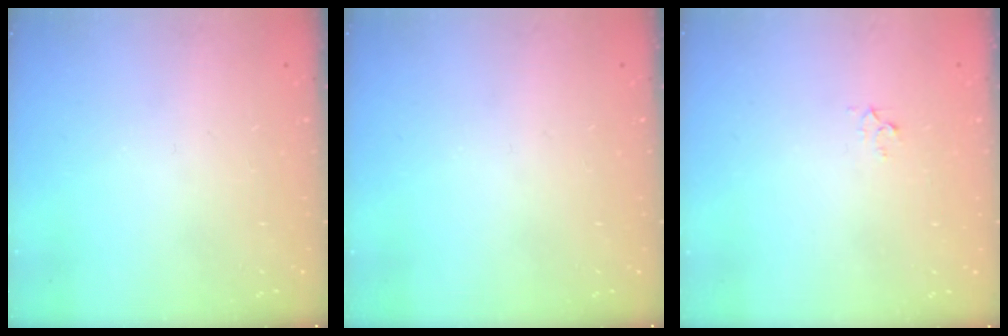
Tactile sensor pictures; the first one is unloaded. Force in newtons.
{"total": 0.0}
{"total": 2.3, "press": 2.3, "slide": 0.2}